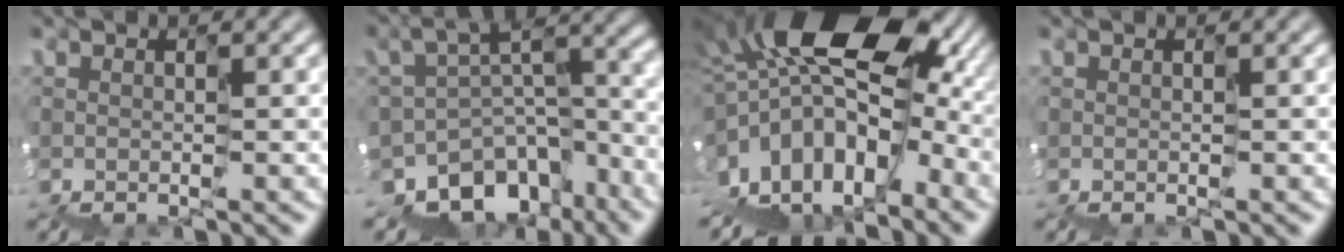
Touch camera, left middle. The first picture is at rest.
{"total": 9.2, "force": [-7.9, 4.6, 1.4], "torque": [-0.016, 0.016, -0.112]}
{"total": 15.8, "force": [-0.8, 10.2, 12.1], "torque": [-0.180, 0.002, -0.003]}
{"total": 0.0}